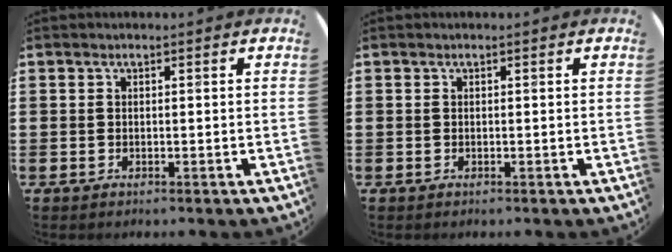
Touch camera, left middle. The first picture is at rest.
{"total": 0.0}